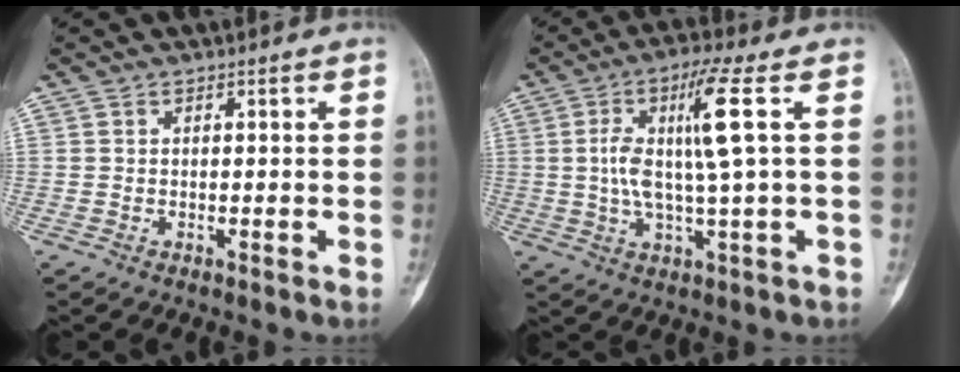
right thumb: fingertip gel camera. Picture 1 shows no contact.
{"total": 10.7, "force": [1.9, 0.4, 10.5], "torque": [-0.221, 0.002, 0.035]}